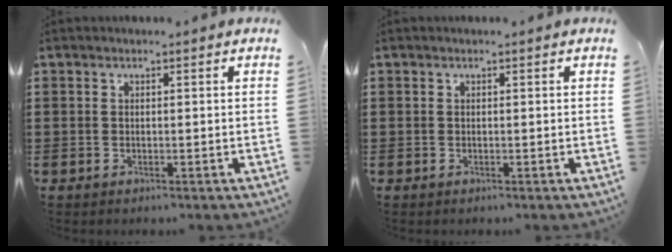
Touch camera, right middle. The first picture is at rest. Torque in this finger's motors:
{"motor_torque": [0.19, -0.19, -0.02, 0.00]}